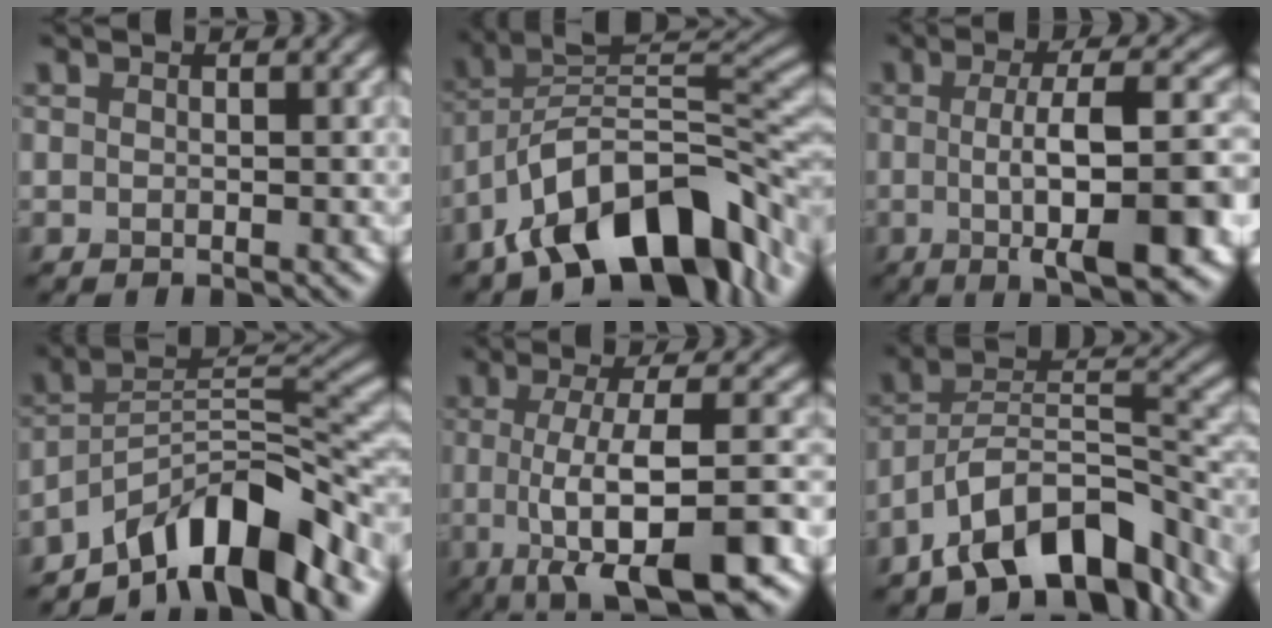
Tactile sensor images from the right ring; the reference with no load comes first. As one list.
[{"total": 12.6, "force": [-6.6, 5.8, 9.0], "torque": [-0.134, 0.019, -0.125]}, {"total": 11.0, "force": [-1.6, 2.9, 10.5], "torque": [-0.133, 0.000, -0.027]}, {"total": 10.2, "force": [-7.4, 2.9, 6.3], "torque": [-0.083, 0.010, -0.141]}, {"total": 10.7, "force": [-2.9, 3.2, 9.8], "torque": [-0.135, -0.001, -0.051]}, {"total": 10.6, "force": [-7.5, 4.1, 6.4], "torque": [-0.093, 0.011, -0.144]}]